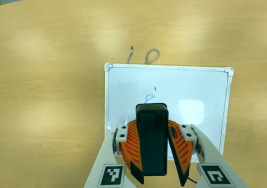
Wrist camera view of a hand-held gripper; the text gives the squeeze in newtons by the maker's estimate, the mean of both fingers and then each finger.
{"total": 10.5, "left": 9.9, "right": 11.1}